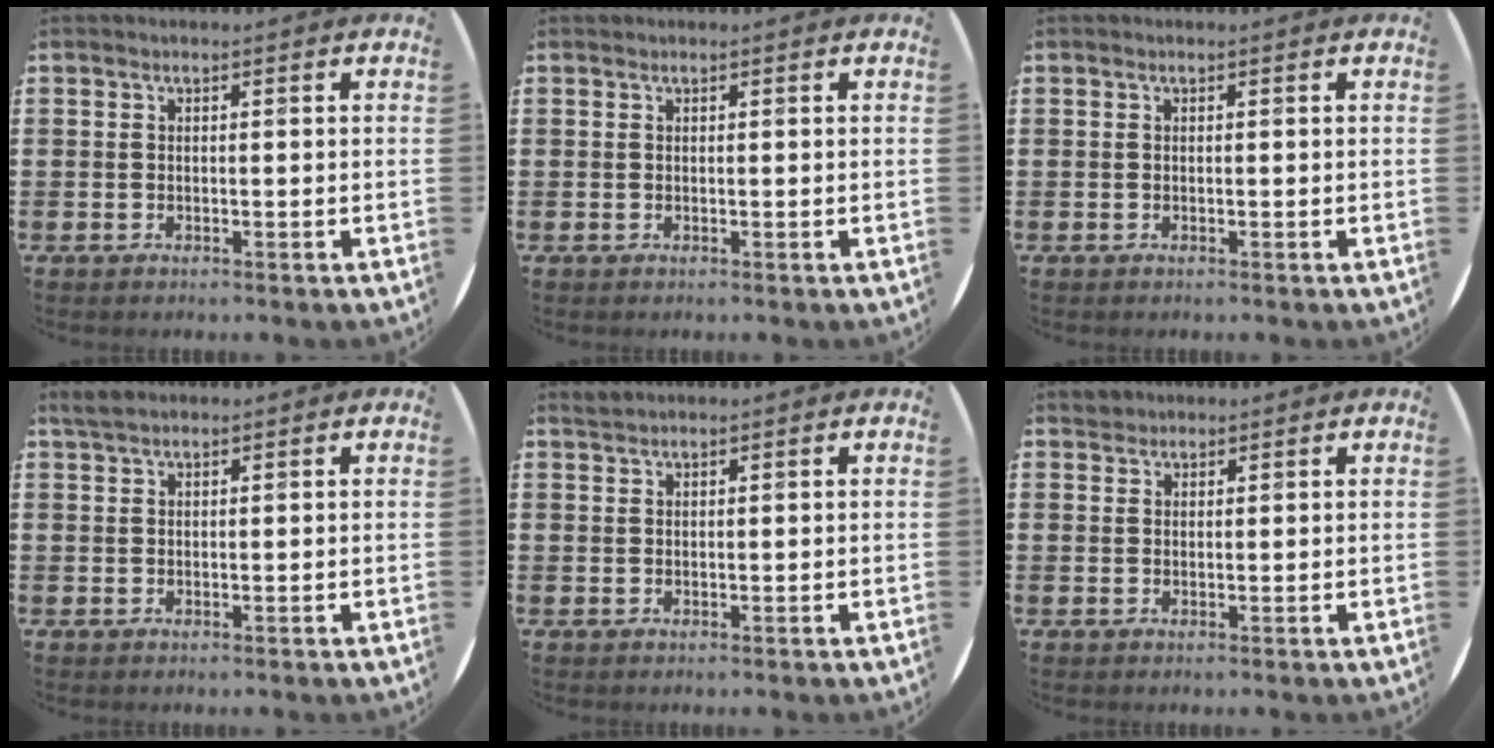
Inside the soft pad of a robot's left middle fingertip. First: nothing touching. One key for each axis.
{"total": 0.0}
{"total": 0.0}
{"total": 1.5, "fx": 1.4, "fy": 0.3, "fz": 0.5, "tx": -0.012, "ty": 0.004, "tz": 0.025}
{"total": 0.9, "fx": 0.9, "fy": 0.0, "fz": -0.1, "tx": 0.002, "ty": 0.000, "tz": 0.017}
{"total": 1.4, "fx": 1.3, "fy": 0.5, "fz": -0.2, "tx": 0.002, "ty": 0.003, "tz": 0.026}